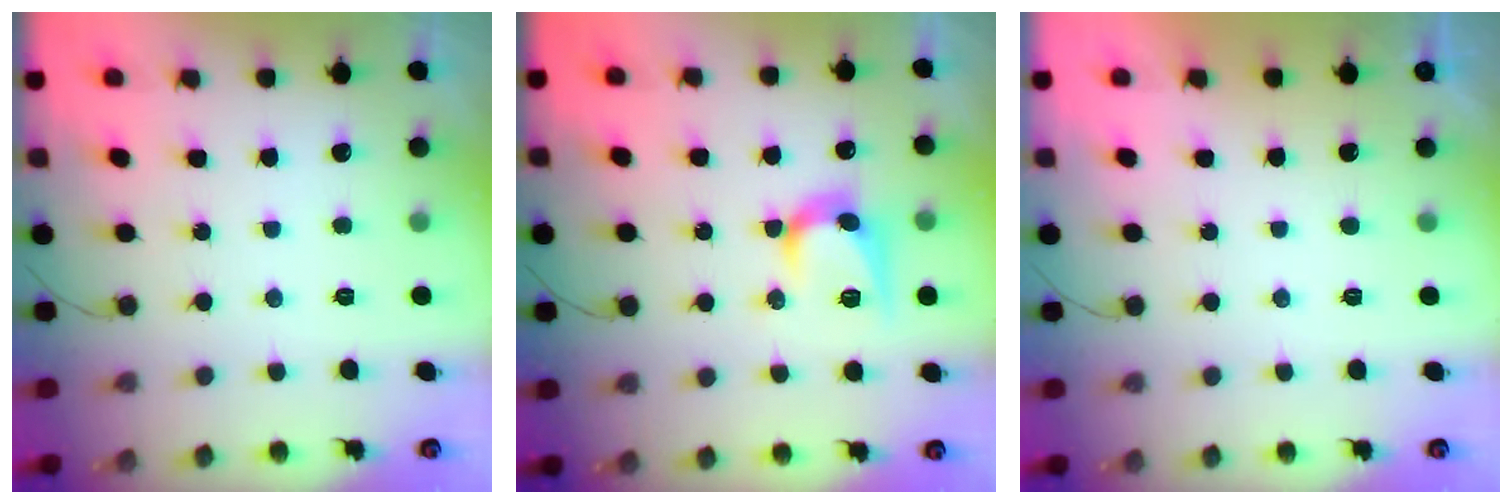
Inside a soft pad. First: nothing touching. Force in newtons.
{"total": 11.0, "press": 11.0, "slide": 0.6}
{"total": 1.2, "press": 1.1, "slide": 0.3}